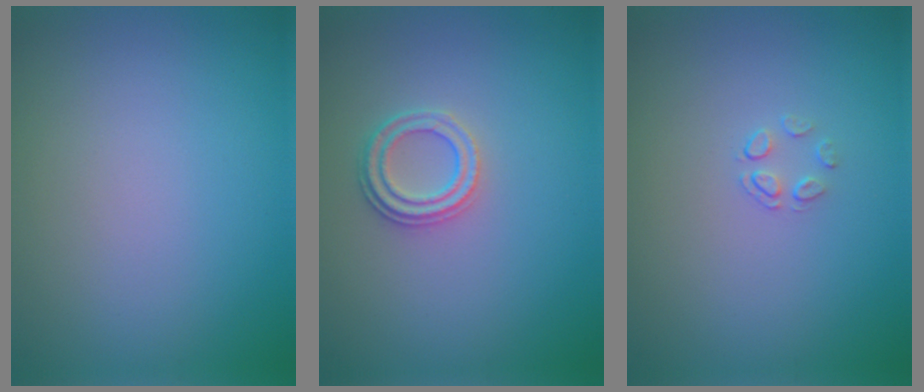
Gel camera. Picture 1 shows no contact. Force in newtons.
{"total": 2.3, "press": 2.1, "slide": 1.0}
{"total": 1.1, "press": 0.5, "slide": 1.0}